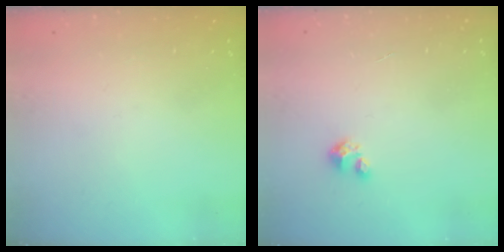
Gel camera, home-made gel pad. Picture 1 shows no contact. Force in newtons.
{"total": 1.7, "press": 1.7, "slide": 0.1}